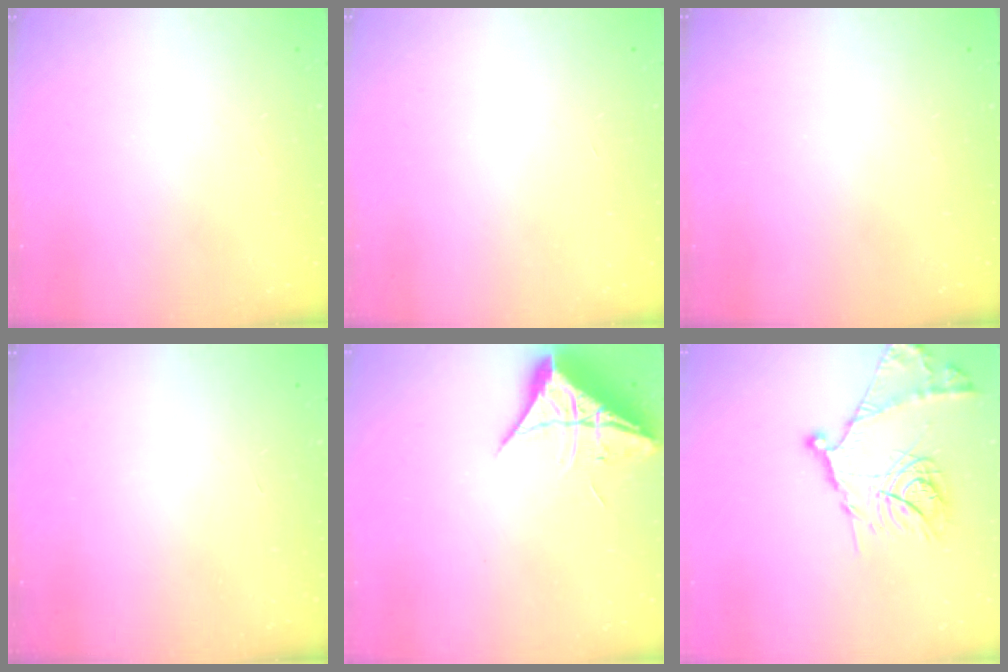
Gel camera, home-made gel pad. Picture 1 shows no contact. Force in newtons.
{"total": 1.7, "press": 1.7, "slide": 0.1}
{"total": 0.0}
{"total": 1.5, "press": 1.5, "slide": 0.1}
{"total": 9.4, "press": 9.3, "slide": 1.0}
{"total": 18.1, "press": 18.0, "slide": 1.6}